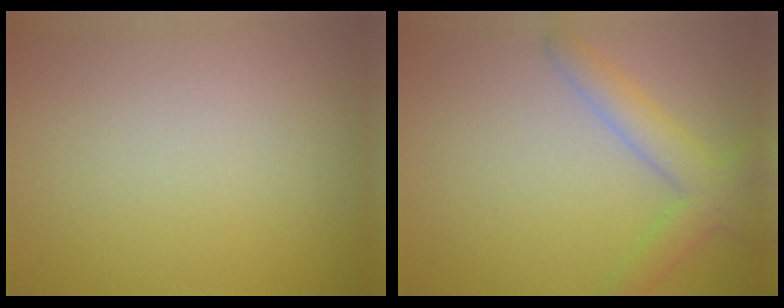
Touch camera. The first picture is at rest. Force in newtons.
{"total": 3.6, "press": 3.6, "slide": 0.1}